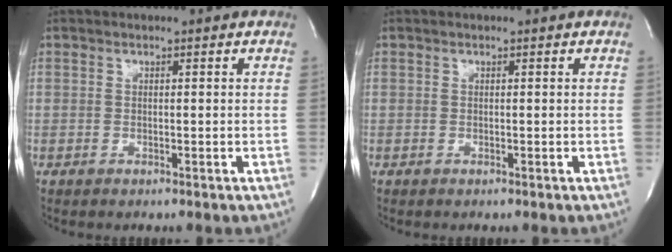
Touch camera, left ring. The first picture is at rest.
{"total": 0.0}